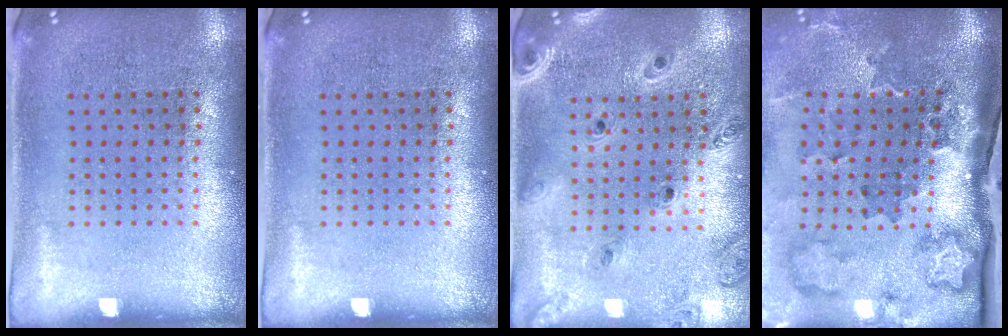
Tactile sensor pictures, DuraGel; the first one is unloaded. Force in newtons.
{"total": 0.0}
{"total": 1.3, "press": 1.3, "slide": 0.1}
{"total": 3.8, "press": 2.5, "slide": 2.8}